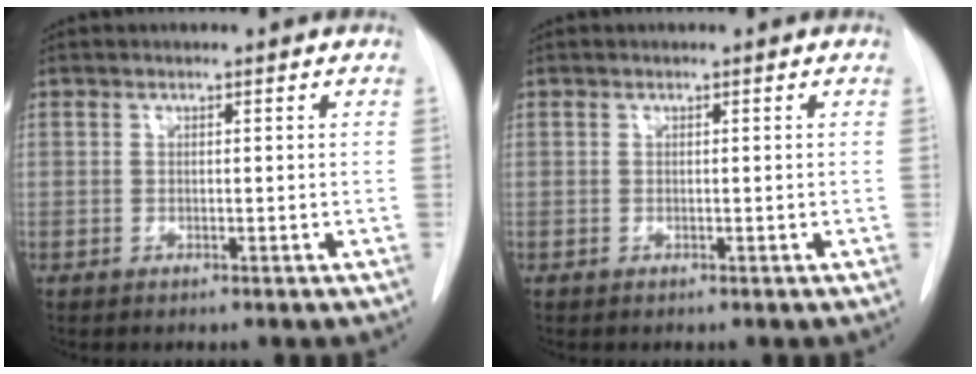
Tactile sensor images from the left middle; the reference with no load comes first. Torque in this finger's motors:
{"motor_torque": [0.00, 0.00, 0.00, 0.00]}